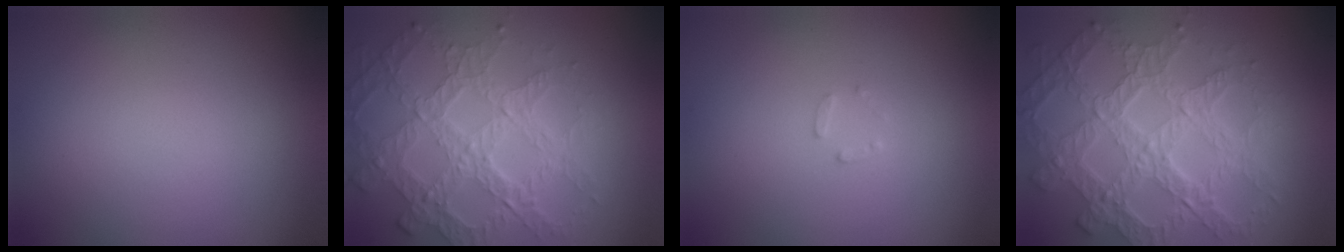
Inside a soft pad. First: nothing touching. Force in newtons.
{"total": 4.5, "press": 4.3, "slide": 1.2}
{"total": 0.9, "press": 0.9, "slide": 0.2}
{"total": 7.5, "press": 6.2, "slide": 4.3}